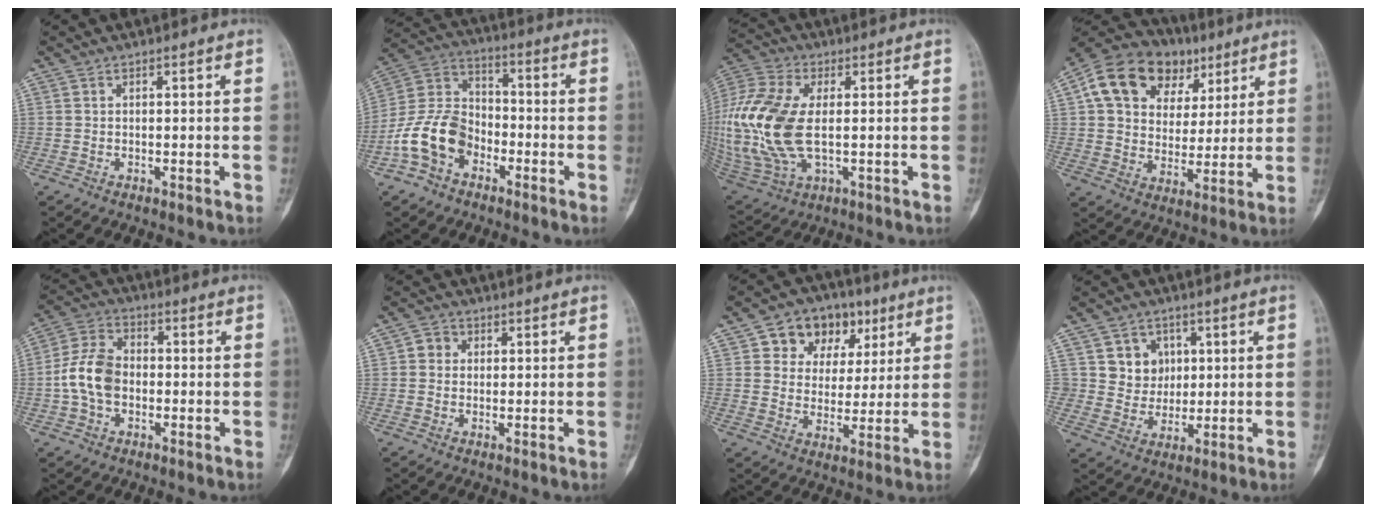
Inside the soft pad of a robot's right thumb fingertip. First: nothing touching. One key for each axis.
{"total": 13.0, "fx": -5.6, "fy": 9.1, "fz": 7.4, "tx": -0.135, "ty": 0.052, "tz": -0.116}
{"total": 22.9, "fx": 0.2, "fy": 12.8, "fz": 18.9, "tx": -0.460, "ty": -0.007, "tz": 0.013}
{"total": 19.4, "fx": 8.3, "fy": 14.0, "fz": 10.5, "tx": -0.149, "ty": 0.010, "tz": 0.139}
{"total": 9.8, "fx": -1.4, "fy": 6.9, "fz": 6.9, "tx": -0.126, "ty": 0.026, "tz": -0.036}
{"total": 2.8, "fx": 0.6, "fy": 2.6, "fz": 1.0, "tx": -0.001, "ty": 0.003, "tz": 0.005}
{"total": 12.9, "fx": 5.8, "fy": 9.8, "fz": 6.1, "tx": -0.049, "ty": -0.005, "tz": 0.092}
{"total": 7.5, "fx": 2.4, "fy": 6.9, "fz": 1.7, "tx": 0.013, "ty": -0.005, "tz": 0.043}